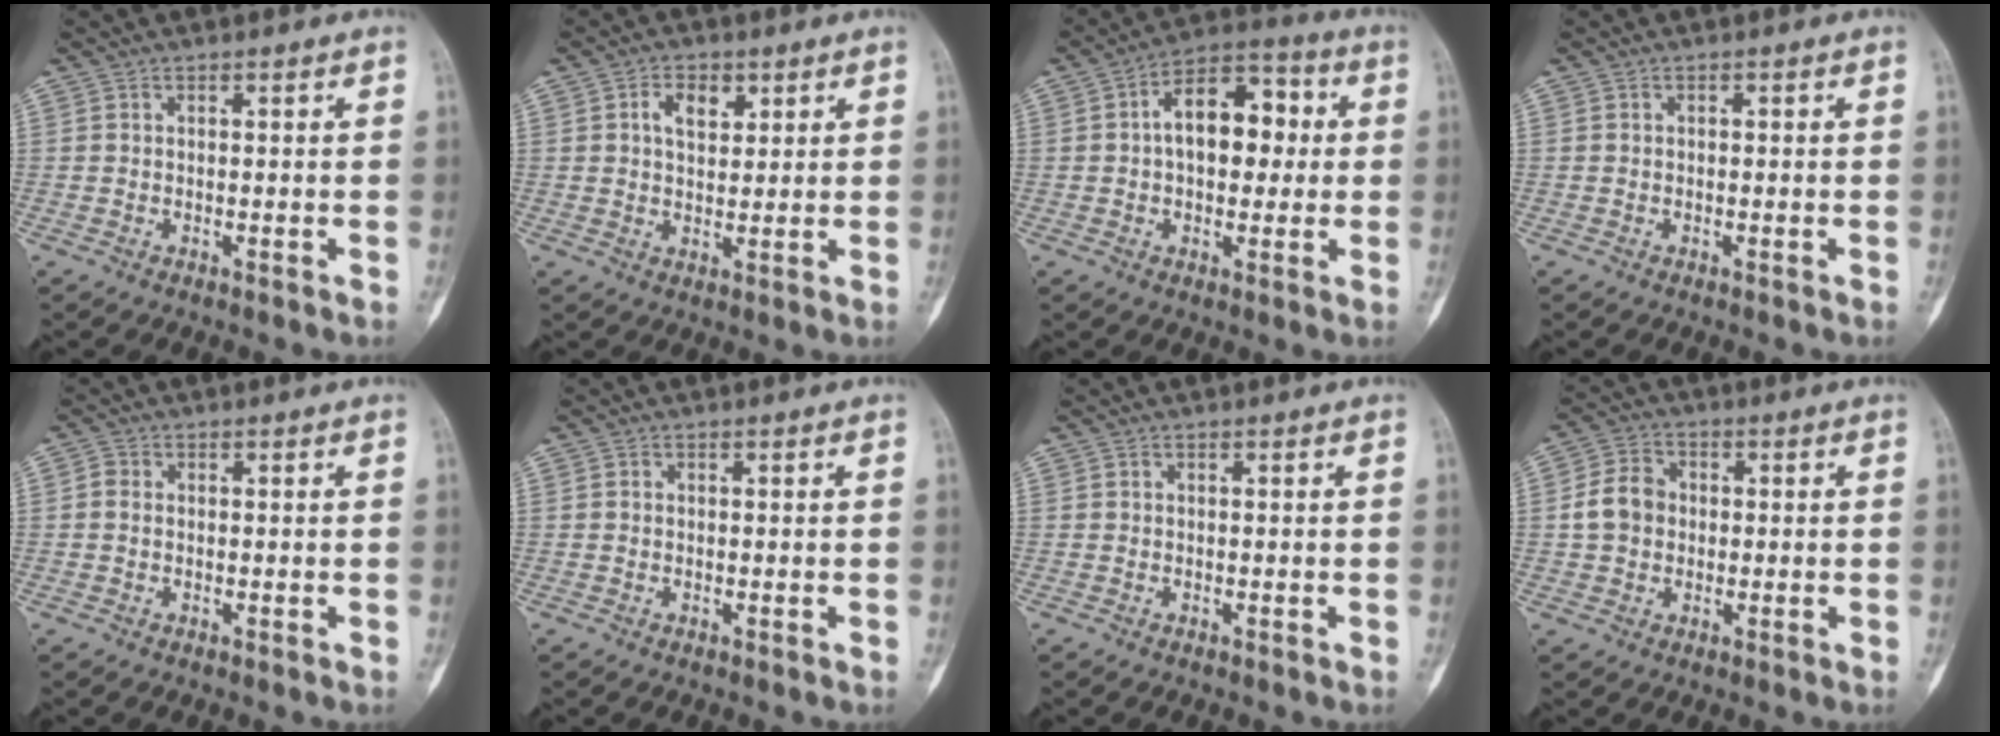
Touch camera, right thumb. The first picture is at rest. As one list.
[{"total": 5.1, "force": [2.0, 3.2, 3.4], "torque": [-0.039, -0.005, 0.032]}, {"total": 12.8, "force": [1.4, 7.7, 10.1], "torque": [-0.120, 0.028, 0.012]}, {"total": 0.0}, {"total": 1.5, "force": [0.0, 1.2, 0.9], "torque": [-0.013, 0.002, -0.004]}, {"total": 0.0}, {"total": 0.0}, {"total": 6.4, "force": [-0.1, 5.4, 3.5], "torque": [-0.053, 0.016, -0.008]}]